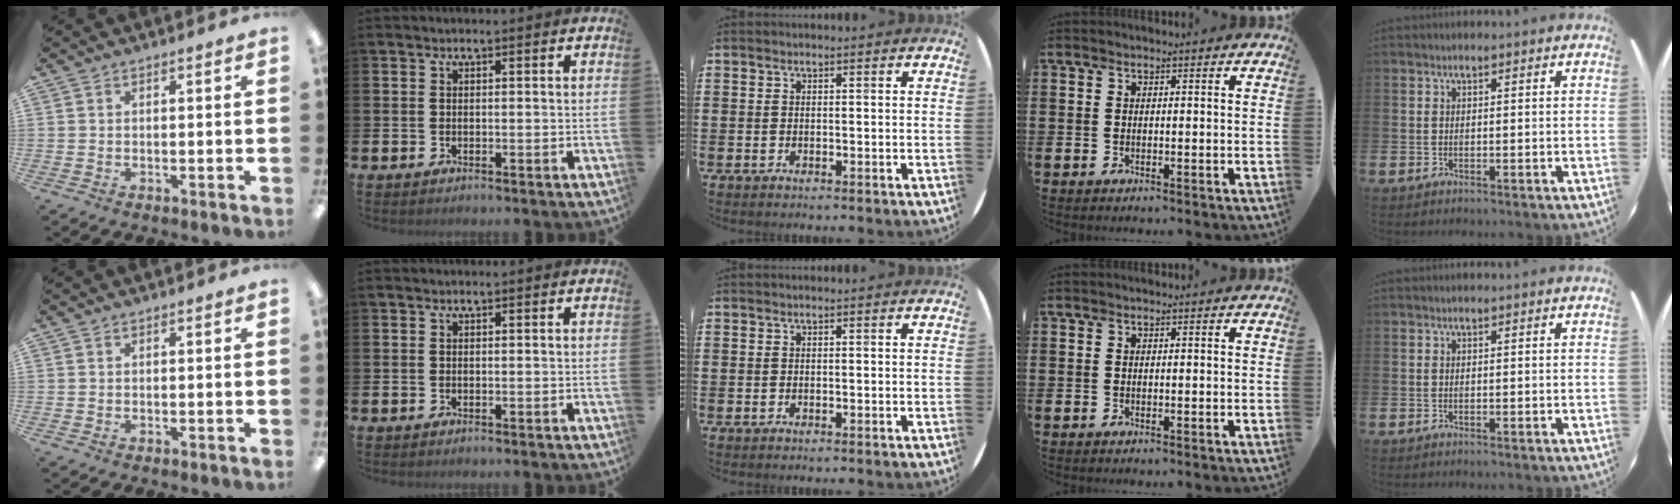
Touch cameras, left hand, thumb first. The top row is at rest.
{}